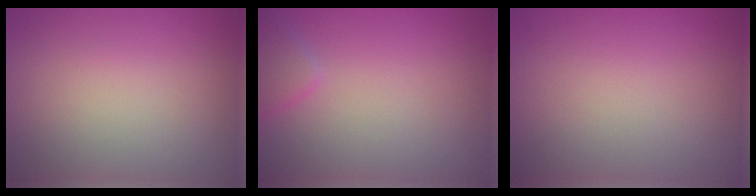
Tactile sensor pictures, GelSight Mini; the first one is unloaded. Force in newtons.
{"total": 1.4, "press": 1.4, "slide": 0.1}
{"total": 0.0}